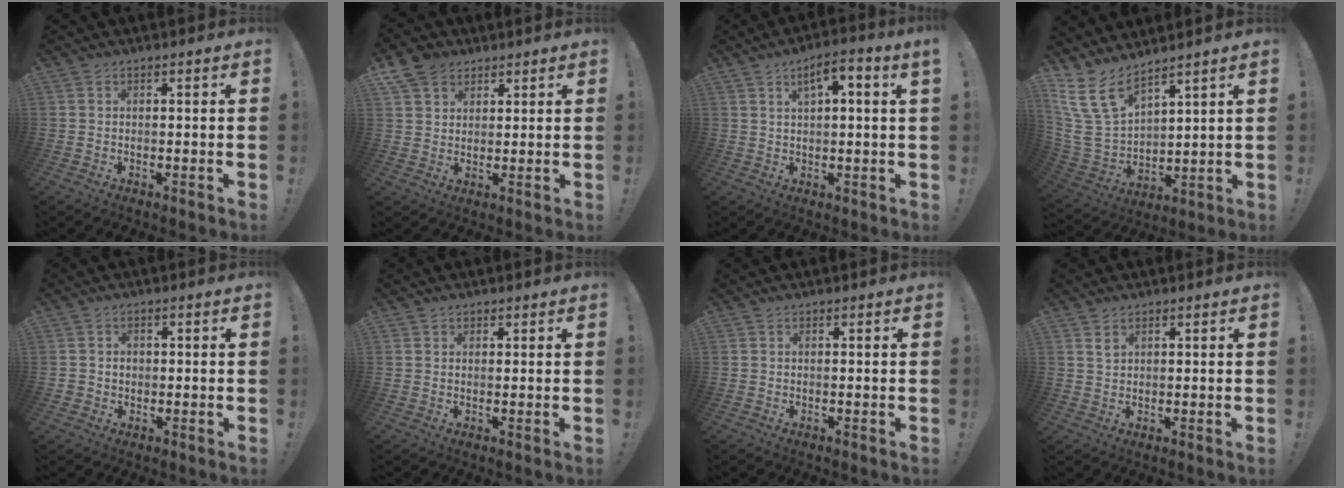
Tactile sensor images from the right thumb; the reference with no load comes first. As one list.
[{"total": 7.6, "force": [4.9, 5.3, 2.3], "torque": [-0.040, -0.023, 0.098]}, {"total": 5.0, "force": [2.1, 0.7, 4.5], "torque": [-0.064, -0.010, 0.029]}, {"total": 13.7, "force": [9.3, 6.8, 7.5], "torque": [-0.166, -0.066, 0.176]}, {"total": 2.1, "force": [-0.1, 2.0, 0.7], "torque": [-0.004, 0.000, -0.003]}, {"total": 0.9, "force": [0.7, 0.6, 0.0], "torque": [0.004, -0.002, 0.013]}, {"total": 0.0}, {"total": 1.8, "force": [1.2, 1.0, 0.9], "torque": [-0.005, -0.008, 0.020]}]